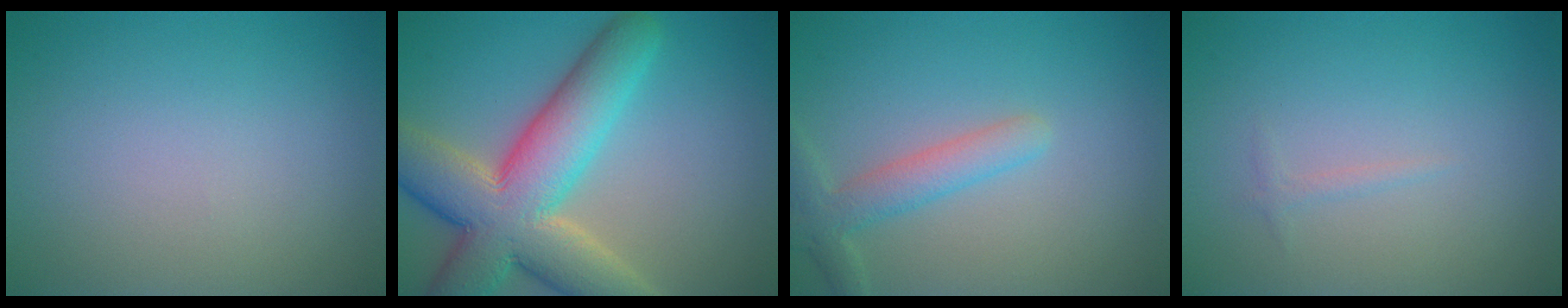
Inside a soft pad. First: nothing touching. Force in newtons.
{"total": 11.6, "press": 11.5, "slide": 0.7}
{"total": 3.0, "press": 3.0, "slide": 0.2}
{"total": 0.6, "press": 0.6, "slide": 0.1}